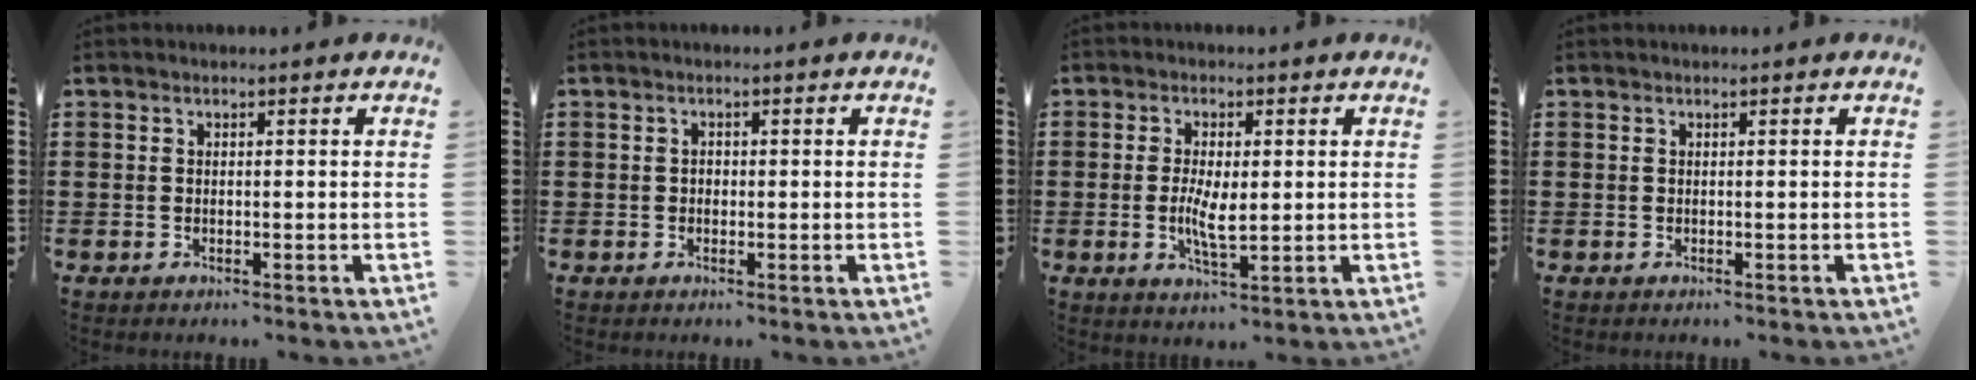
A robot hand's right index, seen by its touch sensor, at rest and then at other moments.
{"total": 0.8, "force": [-0.2, 0.6, 0.4], "torque": [-0.011, 0.001, -0.004]}
{"total": 5.2, "force": [-0.2, 1.9, 4.8], "torque": [-0.094, 0.000, -0.005]}
{"total": 0.0}